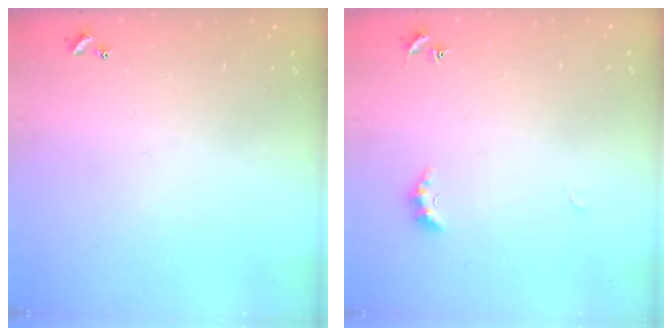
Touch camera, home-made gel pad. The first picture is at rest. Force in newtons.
{"total": 2.0, "press": 1.9, "slide": 0.6}